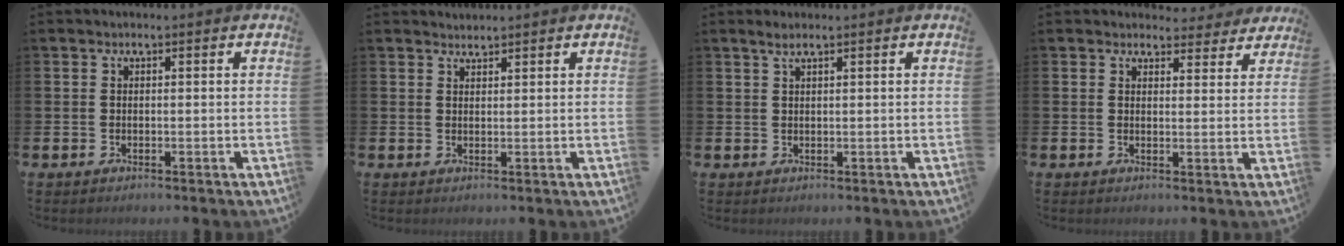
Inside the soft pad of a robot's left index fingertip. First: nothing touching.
{"total": 1.5, "force": [1.4, 0.3, -0.1], "torque": [0.008, -0.004, 0.025]}
{"total": 1.2, "force": [0.9, 0.0, 0.9], "torque": [-0.025, 0.005, 0.017]}
{"total": 3.3, "force": [3.1, 1.2, 0.1], "torque": [0.007, -0.020, 0.051]}